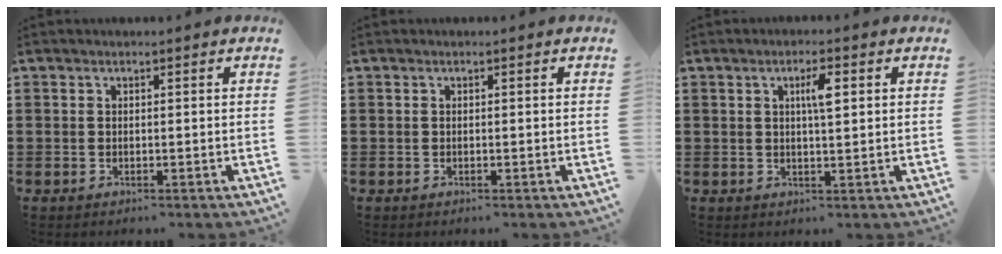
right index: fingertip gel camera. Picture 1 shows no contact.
{"total": 0.0}
{"total": 3.5, "force": [1.0, 0.8, 3.3], "torque": [-0.059, 0.006, 0.011]}